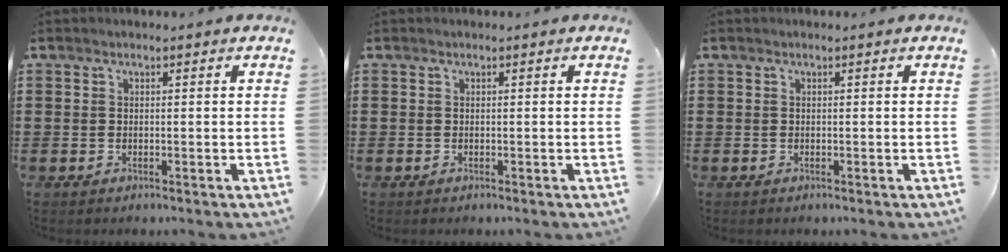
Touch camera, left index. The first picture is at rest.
{"total": 0.0}
{"total": 0.0}